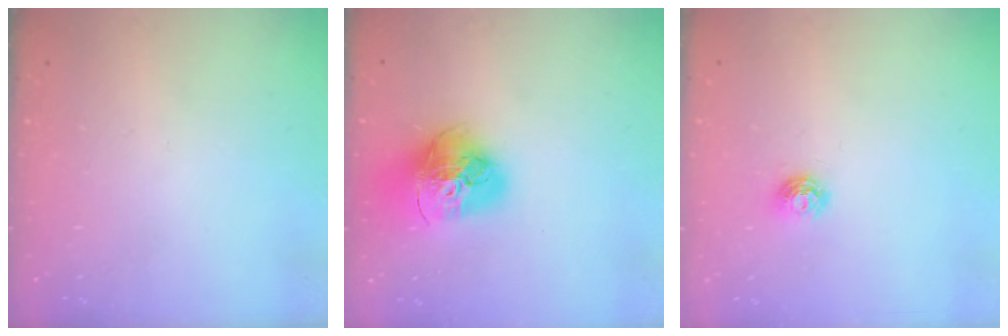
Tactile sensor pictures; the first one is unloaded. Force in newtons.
{"total": 18.4, "press": 18.3, "slide": 1.9}
{"total": 5.0, "press": 5.0, "slide": 0.6}